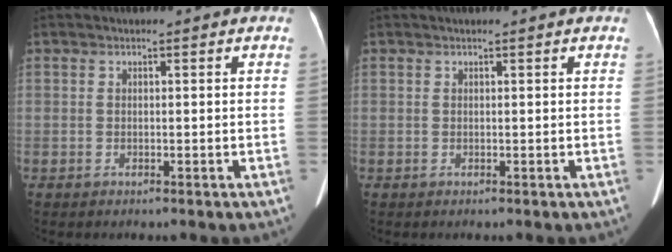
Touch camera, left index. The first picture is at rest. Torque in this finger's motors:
{"motor_torque": [-0.09, -0.19, -0.06, -0.01]}